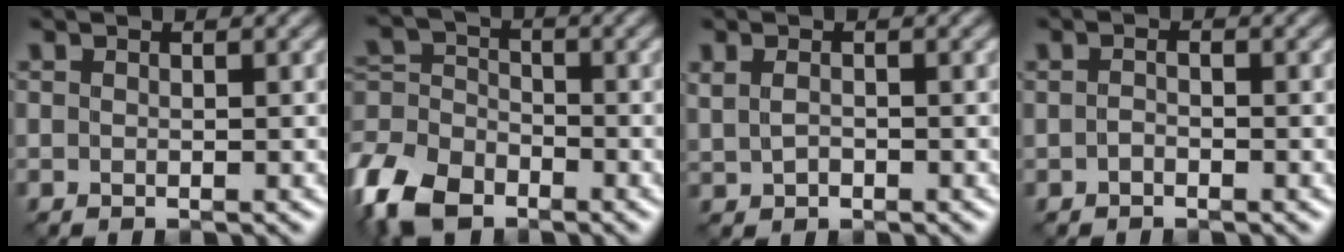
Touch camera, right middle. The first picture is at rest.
{"total": 8.1, "force": [-5.3, 4.7, 3.8], "torque": [-0.089, -0.009, -0.112]}
{"total": 1.1, "force": [0.0, 0.7, 0.8], "torque": [-0.023, 0.002, 0.005]}
{"total": 0.7, "force": [-0.4, 0.3, 0.5], "torque": [-0.016, 0.004, -0.009]}